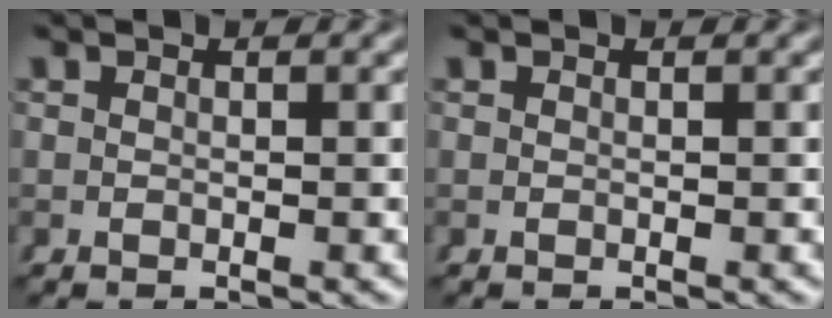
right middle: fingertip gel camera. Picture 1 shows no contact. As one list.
[{"total": 0.0}]